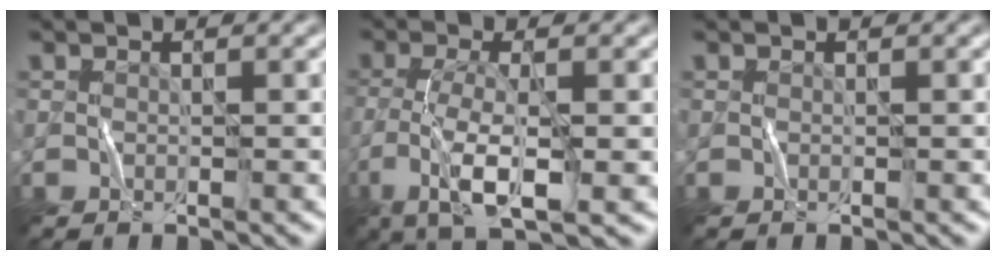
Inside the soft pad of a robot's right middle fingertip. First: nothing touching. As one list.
[{"total": 5.8, "force": [-2.2, 1.5, 5.1], "torque": [-0.104, 0.000, -0.042]}, {"total": 0.0}]